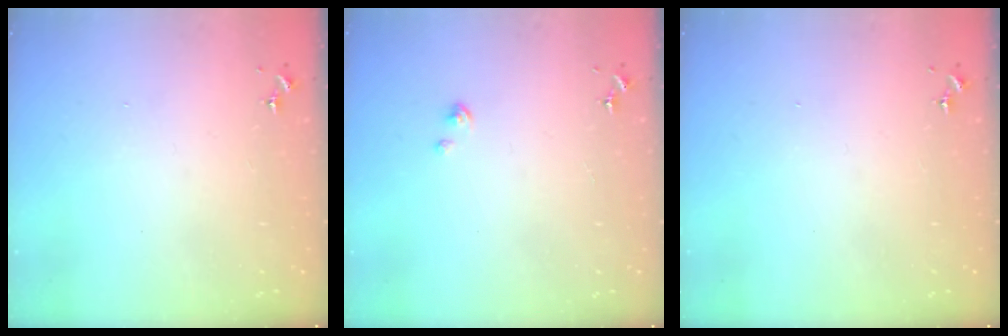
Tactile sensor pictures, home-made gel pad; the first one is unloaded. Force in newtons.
{"total": 1.9, "press": 1.9, "slide": 0.2}
{"total": 0.0}